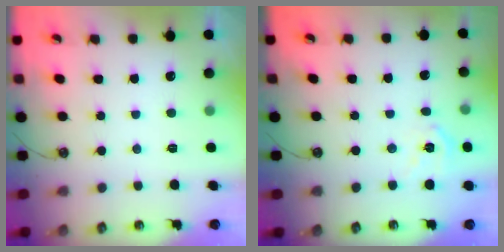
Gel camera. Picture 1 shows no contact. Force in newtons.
{"total": 8.3, "press": 8.3, "slide": 1.1}